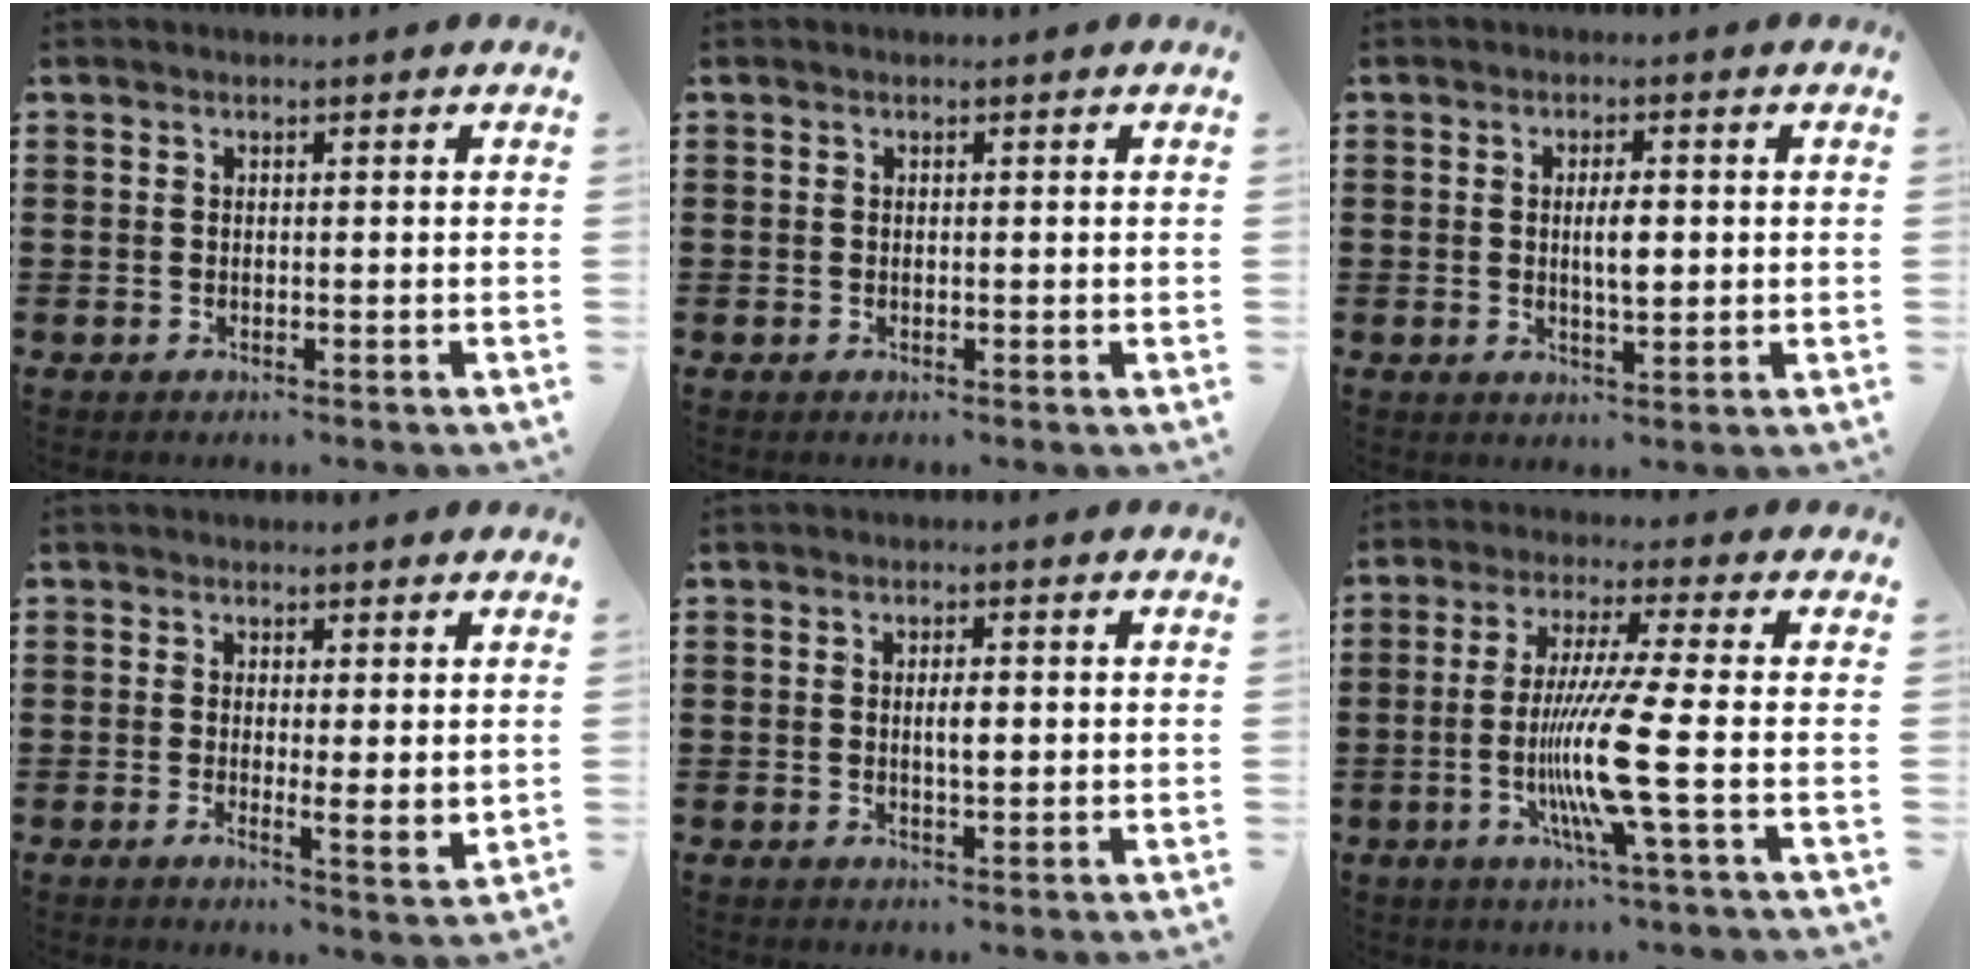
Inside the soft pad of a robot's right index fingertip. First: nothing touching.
{"total": 0.0}
{"total": 4.0, "force": [0.2, 1.2, 3.8], "torque": [-0.064, -0.002, 0.000]}
{"total": 2.8, "force": [1.0, 0.6, 2.6], "torque": [-0.043, -0.005, 0.018]}
{"total": 2.6, "force": [0.1, 0.7, 2.5], "torque": [-0.048, -0.001, 0.000]}
{"total": 11.2, "force": [-2.5, -0.8, 10.9], "torque": [-0.222, -0.025, -0.058]}